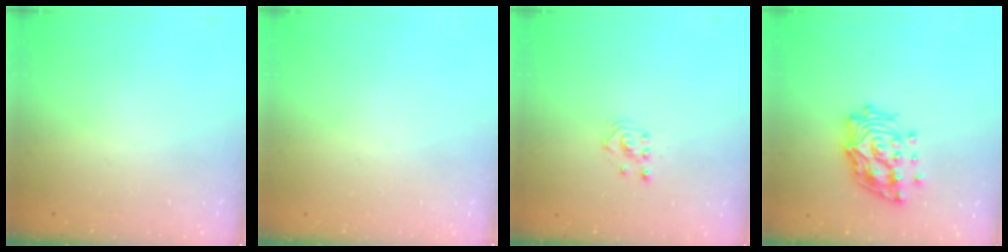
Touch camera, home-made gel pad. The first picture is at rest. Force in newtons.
{"total": 0.0}
{"total": 2.2, "press": 2.2, "slide": 0.2}
{"total": 17.0, "press": 16.8, "slide": 2.2}